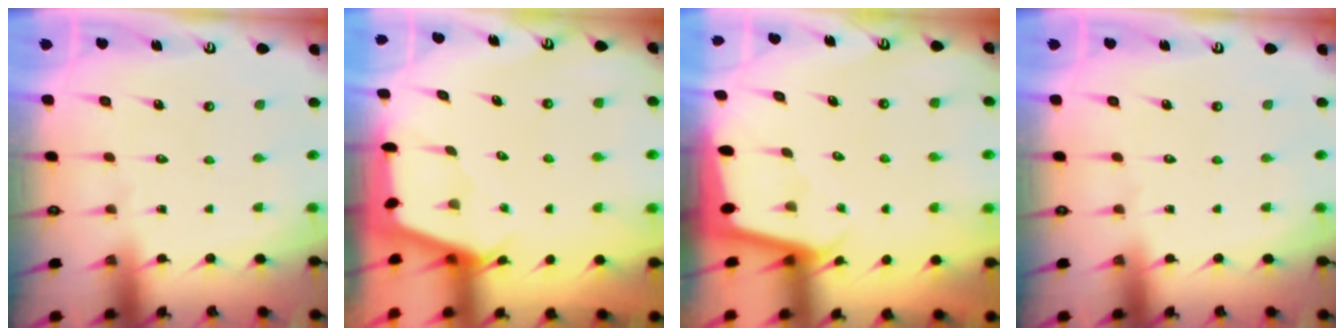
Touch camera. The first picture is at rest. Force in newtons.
{"total": 2.4, "press": 2.4, "slide": 0.3}
{"total": 1.9, "press": 1.9, "slide": 0.0}
{"total": 0.0}